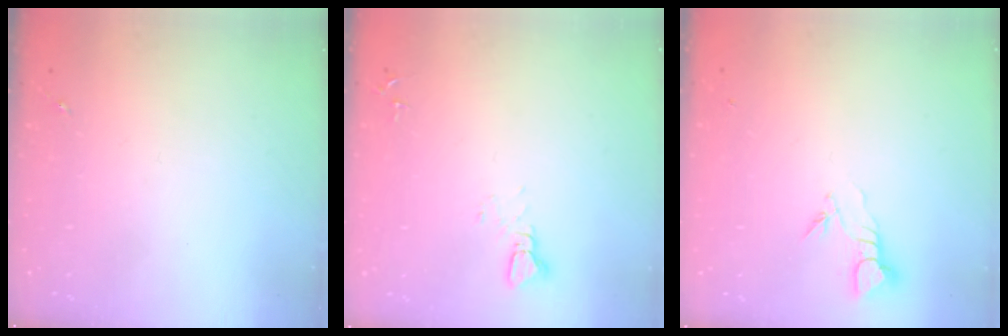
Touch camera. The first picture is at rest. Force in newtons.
{"total": 2.2, "press": 2.2, "slide": 0.1}
{"total": 3.8, "press": 3.8, "slide": 0.3}